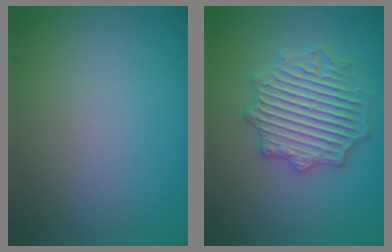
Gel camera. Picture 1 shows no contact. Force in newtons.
{"total": 4.7, "press": 4.6, "slide": 0.9}